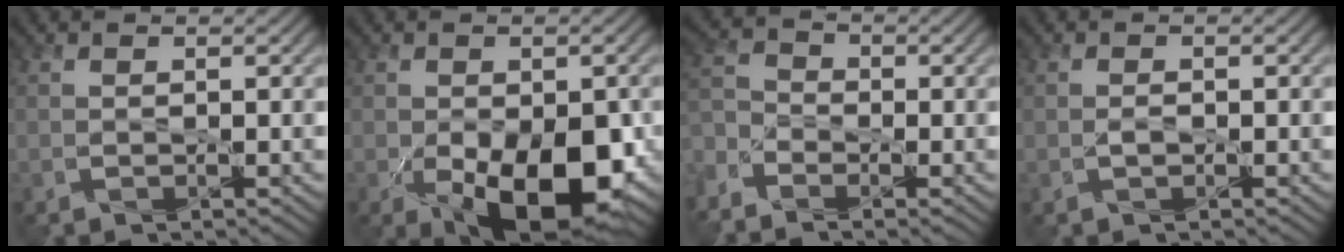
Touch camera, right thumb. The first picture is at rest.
{"total": 11.9, "force": [-3.8, 6.5, 9.2], "torque": [-0.151, -0.045, -0.040]}
{"total": 5.0, "force": [-3.3, 2.8, 2.5], "torque": [-0.076, -0.010, -0.078]}
{"total": 0.9, "force": [-0.3, 0.5, 0.7], "torque": [-0.016, 0.000, -0.005]}